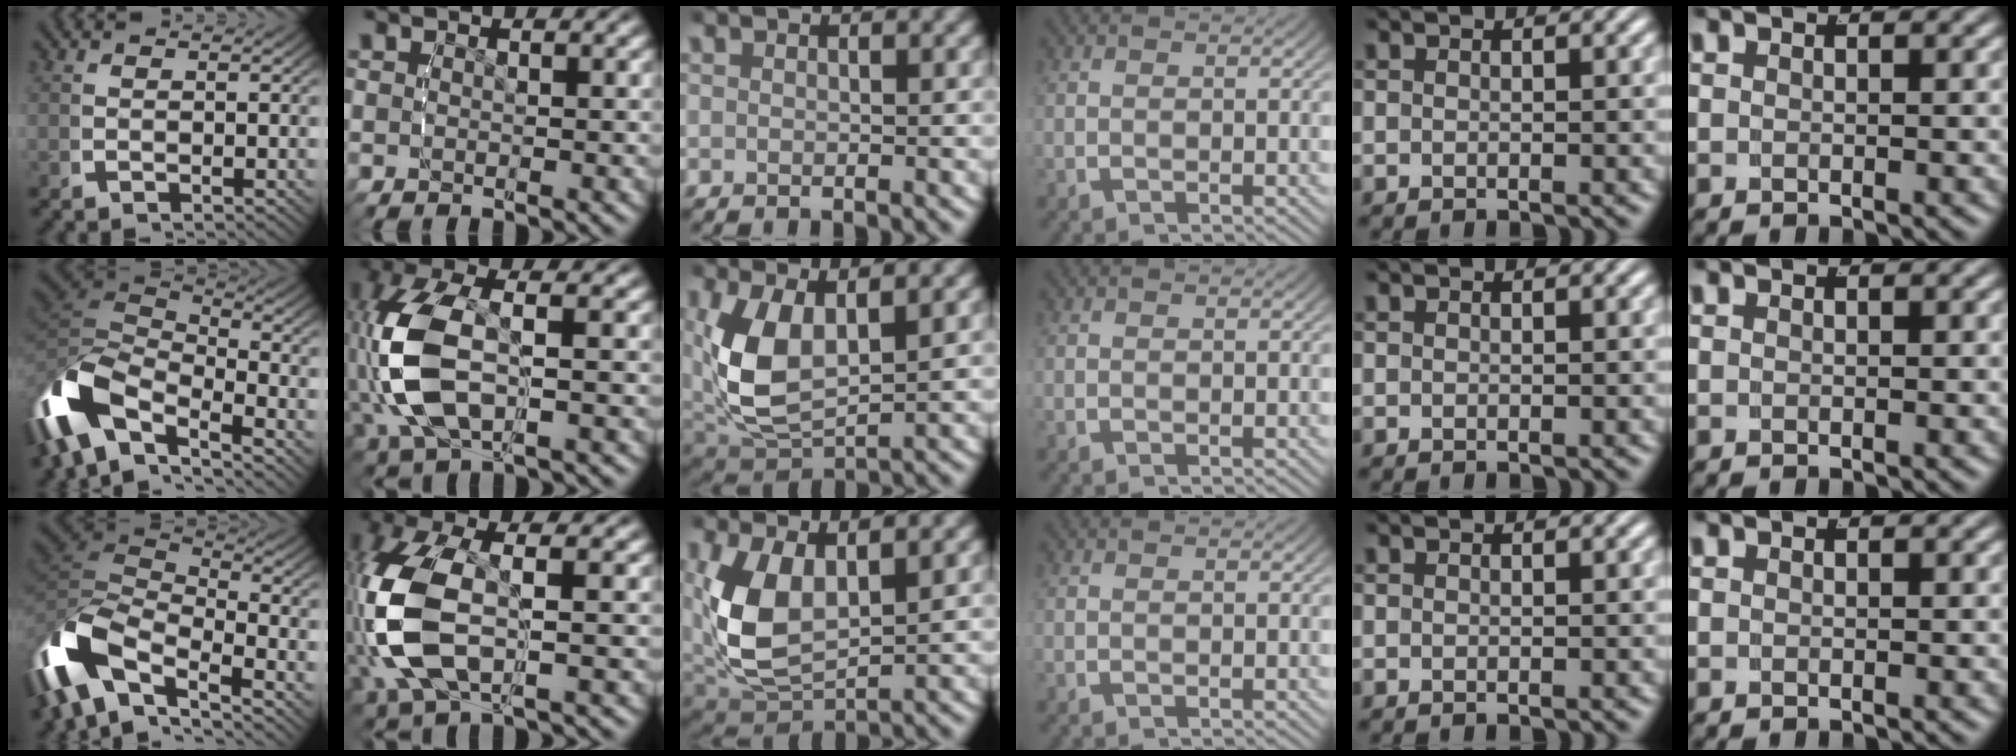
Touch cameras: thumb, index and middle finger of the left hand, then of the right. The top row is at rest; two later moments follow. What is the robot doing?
{"motion": "lift_and_place", "object": "pen"}